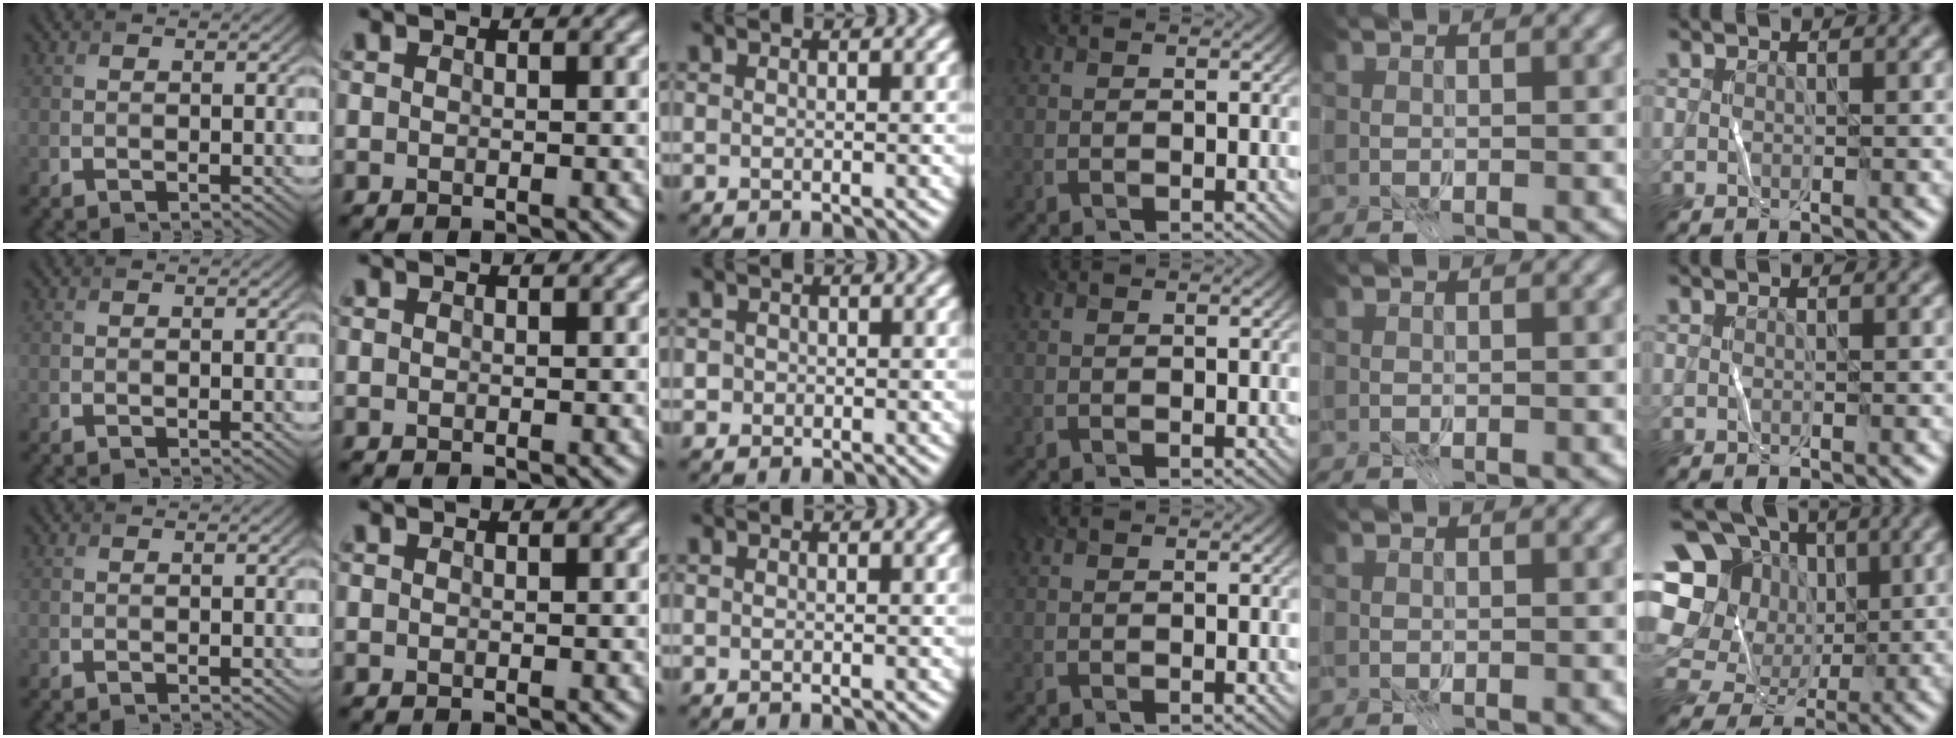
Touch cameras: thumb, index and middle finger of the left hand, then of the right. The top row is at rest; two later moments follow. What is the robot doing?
{"motion": "fold", "object": "file"}